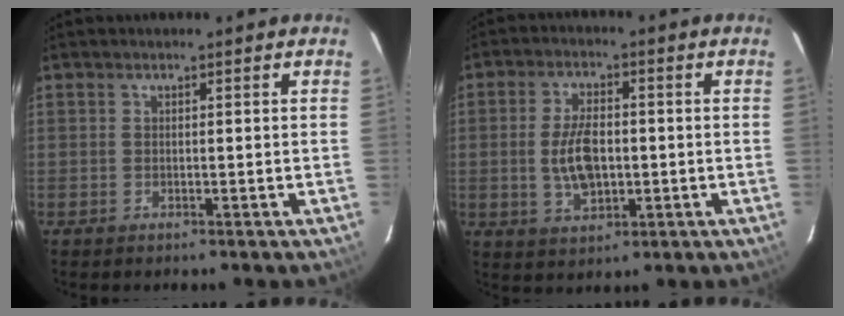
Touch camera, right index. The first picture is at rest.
{"total": 8.5, "force": [-0.7, 4.6, 7.1], "torque": [-0.139, 0.000, -0.007]}